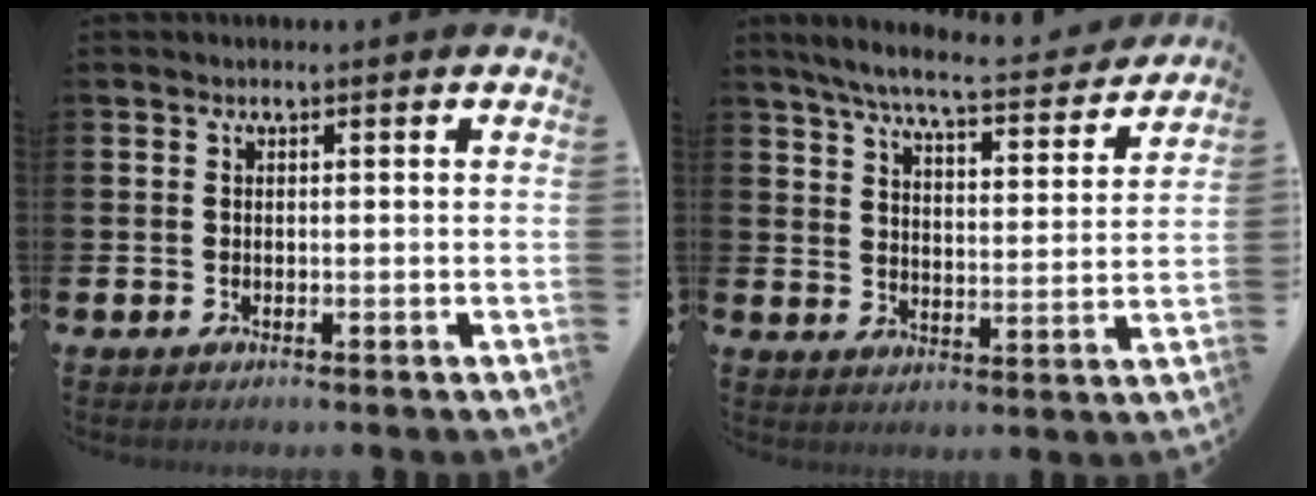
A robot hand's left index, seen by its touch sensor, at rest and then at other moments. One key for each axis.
{"total": 7.1, "fx": 6.5, "fy": 0.6, "fz": 3.0, "tx": -0.072, "ty": -0.045, "tz": 0.106}